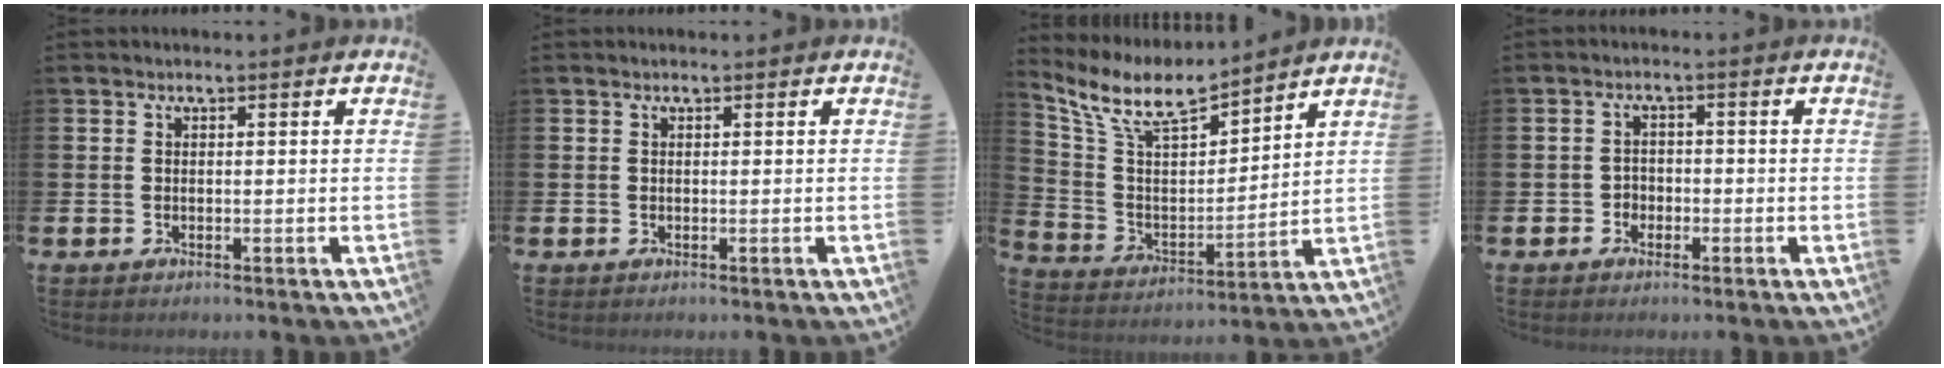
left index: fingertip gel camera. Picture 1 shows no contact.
{"total": 0.0}
{"total": 8.6, "force": [7.6, 2.2, 3.4], "torque": [-0.106, -0.047, 0.133]}
{"total": 2.0, "force": [-1.3, 1.6, 0.2], "torque": [-0.006, 0.003, -0.030]}